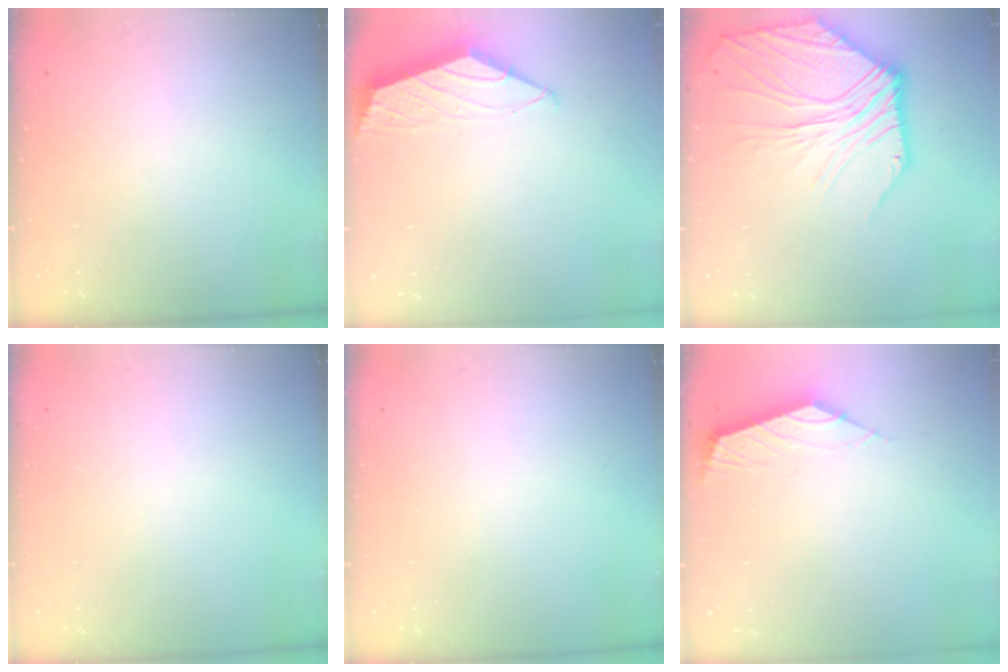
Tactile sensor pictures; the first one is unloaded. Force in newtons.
{"total": 1.5, "press": 1.5, "slide": 0.4}
{"total": 12.2, "press": 12.0, "slide": 1.9}
{"total": 0.0}
{"total": 0.0}
{"total": 2.4, "press": 2.3, "slide": 0.6}